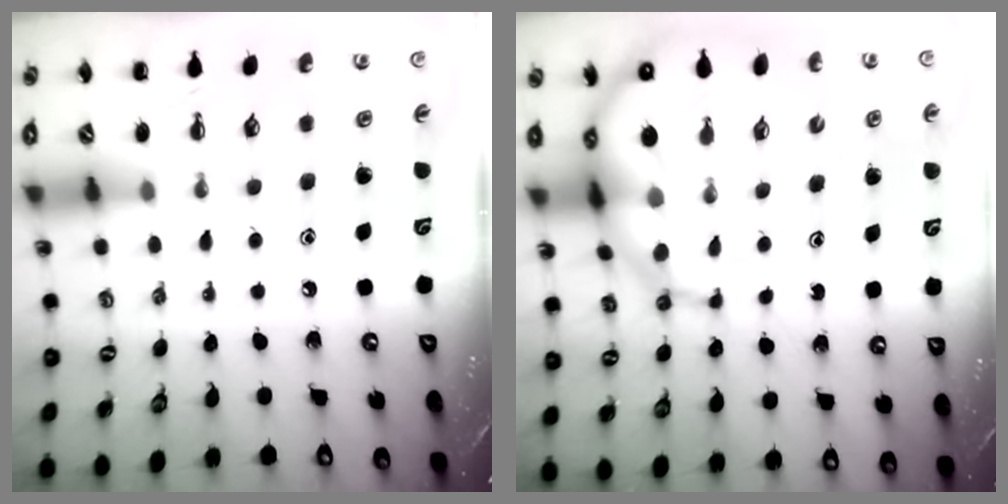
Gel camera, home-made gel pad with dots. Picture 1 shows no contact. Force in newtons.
{"total": 12.6, "press": 12.0, "slide": 3.6}